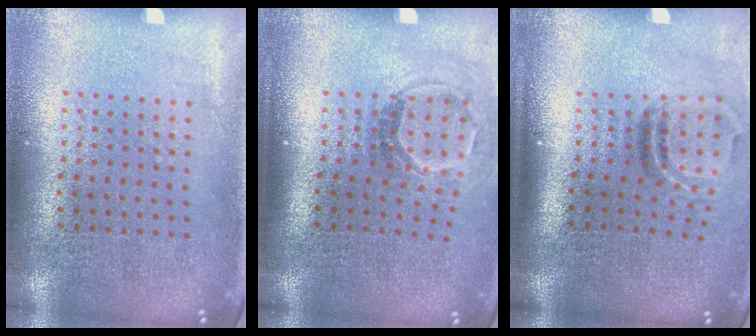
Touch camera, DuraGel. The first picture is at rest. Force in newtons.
{"total": 1.8, "press": 1.2, "slide": 1.4}
{"total": 2.0, "press": 1.2, "slide": 1.6}